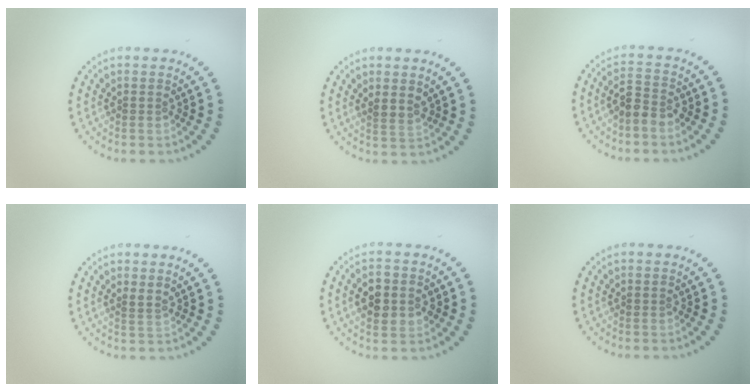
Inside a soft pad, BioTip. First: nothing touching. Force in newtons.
{"total": 1.2, "press": 0.9, "slide": 0.8}
{"total": 2.5, "press": 2.4, "slide": 0.7}
{"total": 0.6, "press": 0.3, "slide": 0.5}
{"total": 3.9, "press": 3.9, "slide": 0.2}
{"total": 0.0}